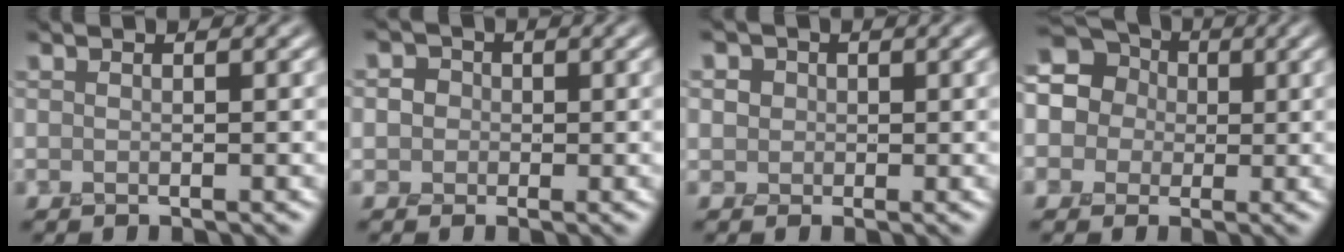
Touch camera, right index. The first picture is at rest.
{"total": 2.2, "force": [-0.1, 2.1, 0.7], "torque": [0.006, 0.004, -0.014]}
{"total": 2.4, "force": [0.5, 2.2, 0.8], "torque": [-0.010, 0.007, 0.000]}
{"total": 14.8, "force": [3.9, 13.1, 5.7], "torque": [-0.138, 0.041, 0.023]}